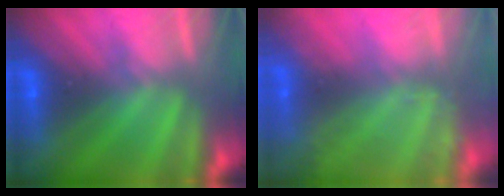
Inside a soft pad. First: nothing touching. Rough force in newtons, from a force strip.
{"total": 2.2}